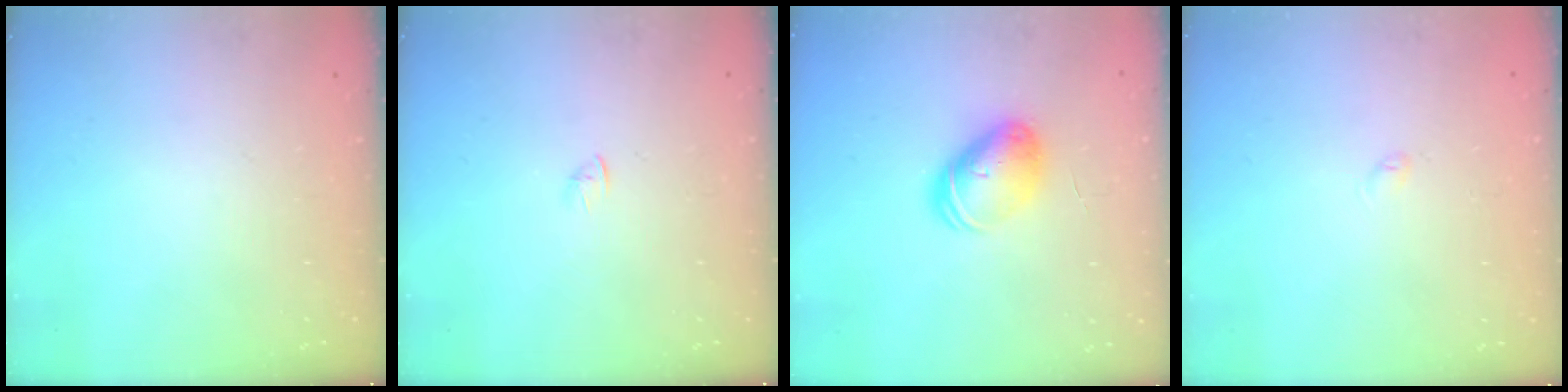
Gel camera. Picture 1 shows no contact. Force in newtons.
{"total": 1.4, "press": 1.3, "slide": 0.4}
{"total": 8.6, "press": 8.6, "slide": 0.4}
{"total": 2.6, "press": 2.6, "slide": 0.4}